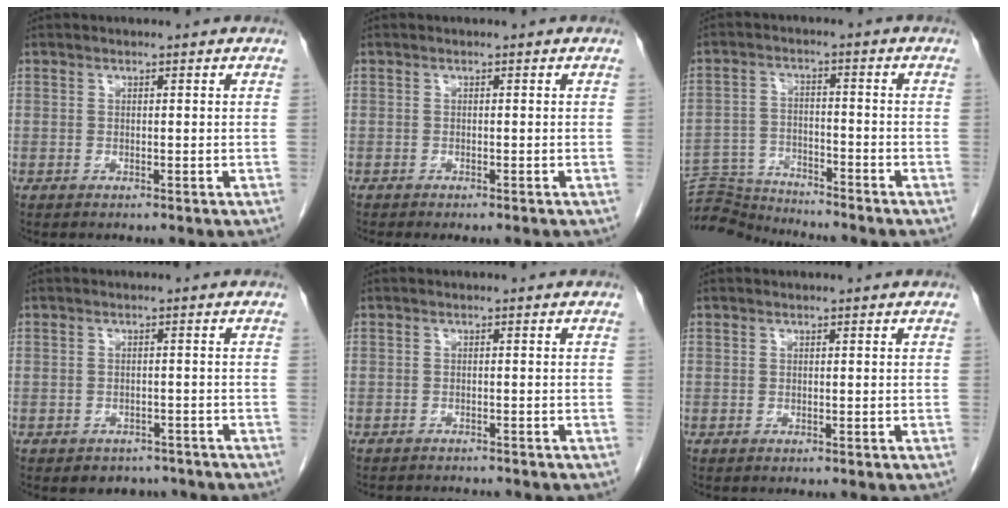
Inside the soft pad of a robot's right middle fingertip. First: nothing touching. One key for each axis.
{"total": 1.8, "fx": -1.5, "fy": 0.1, "fz": 0.8, "tx": -0.014, "ty": -0.005, "tz": -0.020}
{"total": 9.0, "fx": -9.0, "fy": 0.1, "fz": 0.3, "tx": -0.006, "ty": 0.005, "tz": -0.159}
{"total": 4.0, "fx": -3.3, "fy": 2.3, "fz": 0.2, "tx": 0.002, "ty": 0.009, "tz": -0.040}
{"total": 4.1, "fx": -4.0, "fy": 0.6, "fz": 0.9, "tx": -0.009, "ty": -0.008, "tz": -0.053}
{"total": 0.0}